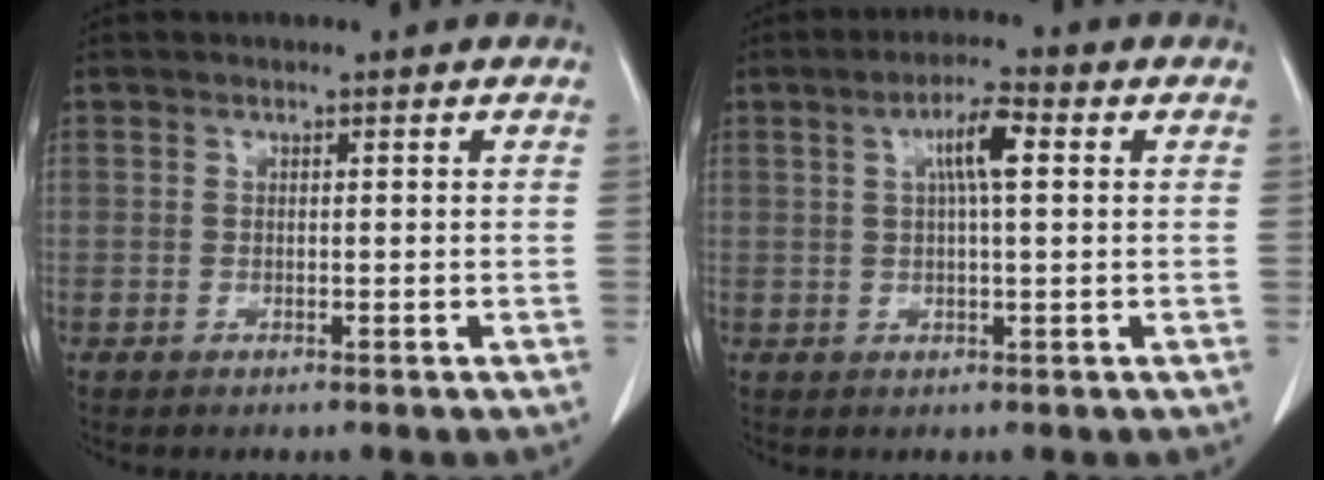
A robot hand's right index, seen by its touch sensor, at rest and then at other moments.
{"total": 5.4, "force": [1.5, 0.7, 5.1], "torque": [-0.089, 0.009, 0.024]}